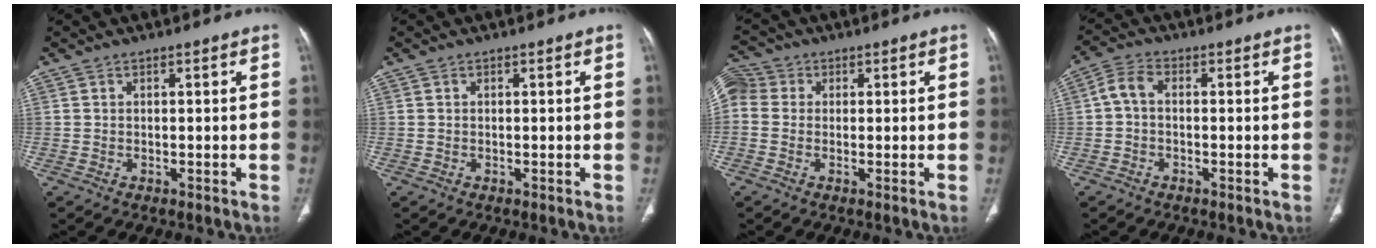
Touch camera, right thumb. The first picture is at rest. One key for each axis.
{"total": 0.0}
{"total": 6.2, "fx": 0.5, "fy": 5.3, "fz": 3.1, "tx": -0.070, "ty": 0.015, "tz": 0.001}
{"total": 4.2, "fx": -0.4, "fy": 2.6, "fz": 3.3, "tx": -0.062, "ty": 0.016, "tz": -0.014}